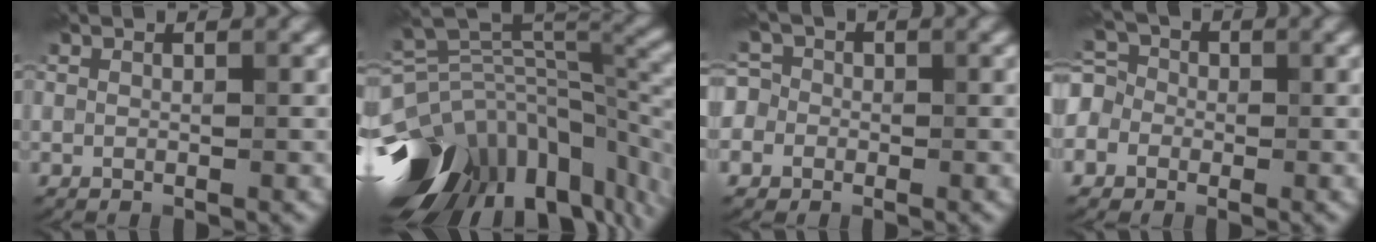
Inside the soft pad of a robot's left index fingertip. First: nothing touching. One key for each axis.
{"total": 14.7, "fx": -6.0, "fy": 8.3, "fz": 10.4, "tx": -0.203, "ty": -0.023, "tz": -0.080}
{"total": 5.8, "fx": -1.6, "fy": 5.3, "fz": 1.7, "tx": -0.041, "ty": 0.019, "tz": -0.066}
{"total": 6.2, "fx": -1.8, "fy": 5.5, "fz": 2.2, "tx": -0.051, "ty": 0.014, "tz": -0.063}